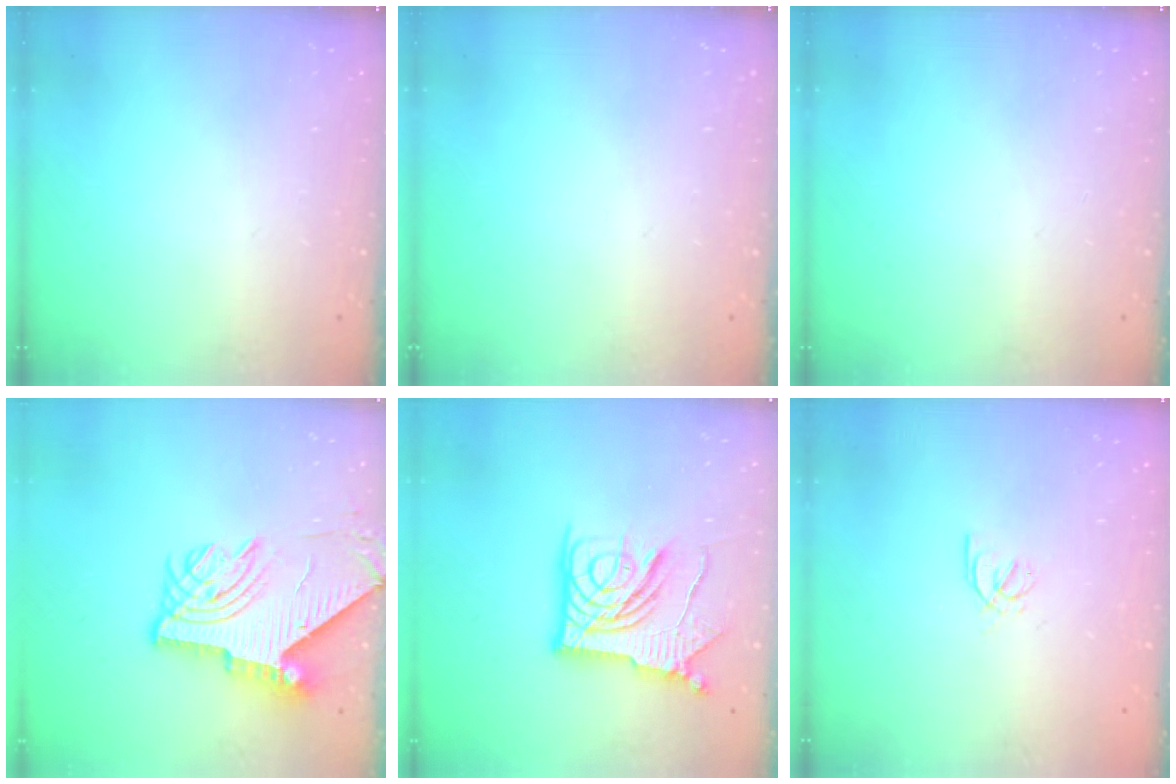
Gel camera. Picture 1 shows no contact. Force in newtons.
{"total": 0.0}
{"total": 0.0}
{"total": 10.9, "press": 10.8, "slide": 1.2}
{"total": 15.6, "press": 15.5, "slide": 1.5}
{"total": 2.6, "press": 2.5, "slide": 0.6}